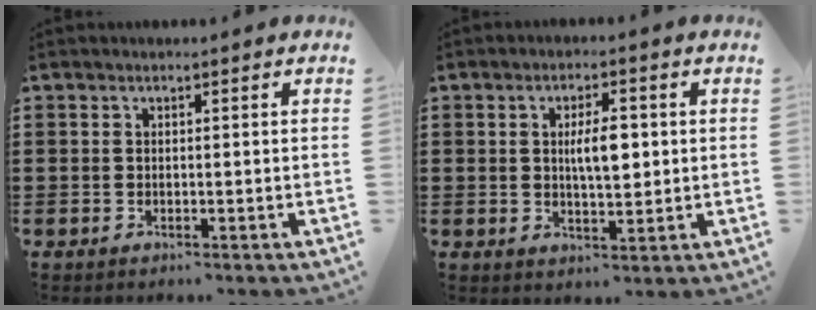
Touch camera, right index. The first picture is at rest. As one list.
[{"total": 5.5, "force": [0.7, 2.0, 5.1], "torque": [-0.082, 0.002, 0.005]}]